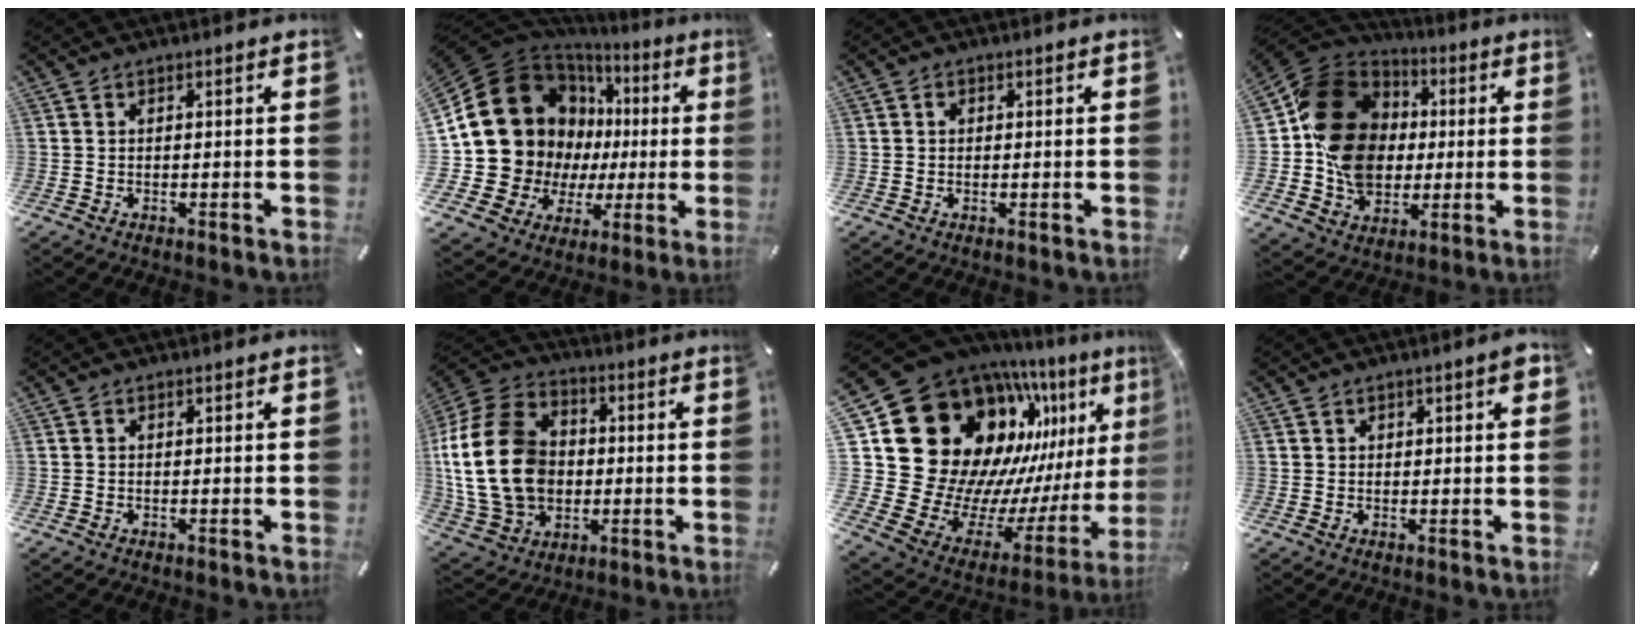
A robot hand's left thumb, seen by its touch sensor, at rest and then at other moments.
{"total": 22.2, "force": [4.8, 18.5, 11.4], "torque": [-0.216, -0.045, 0.128]}
{"total": 1.0, "force": [0.1, 0.9, 0.4], "torque": [-0.009, 0.005, 0.001]}
{"total": 18.2, "force": [-0.4, 16.0, 8.7], "torque": [-0.162, 0.011, -0.001]}
{"total": 0.0}
{"total": 21.3, "force": [-0.1, 16.9, 13.0], "torque": [-0.280, 0.008, -0.005]}
{"total": 28.2, "force": [11.5, 21.0, 15.0], "torque": [-0.207, -0.156, 0.270]}
{"total": 2.0, "force": [0.9, 1.0, 1.5], "torque": [-0.012, -0.001, 0.010]}